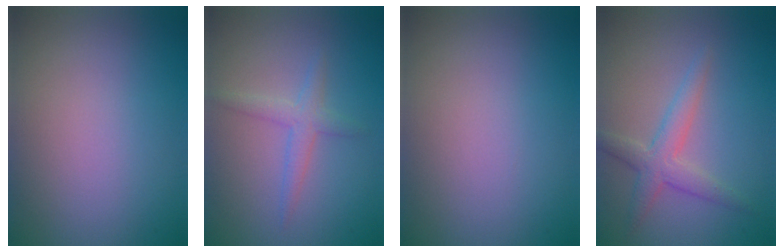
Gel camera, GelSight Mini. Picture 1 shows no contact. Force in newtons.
{"total": 1.9, "press": 1.9, "slide": 0.1}
{"total": 0.0}
{"total": 2.9, "press": 2.9, "slide": 0.1}